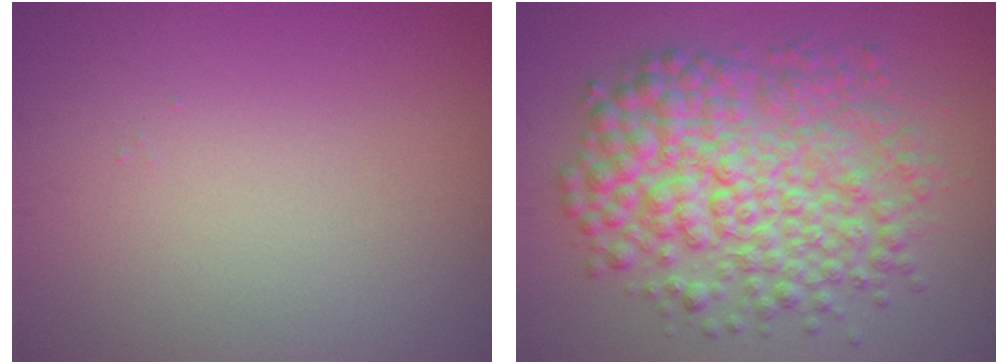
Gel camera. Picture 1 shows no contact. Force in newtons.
{"total": 8.5, "press": 8.5, "slide": 0.0}